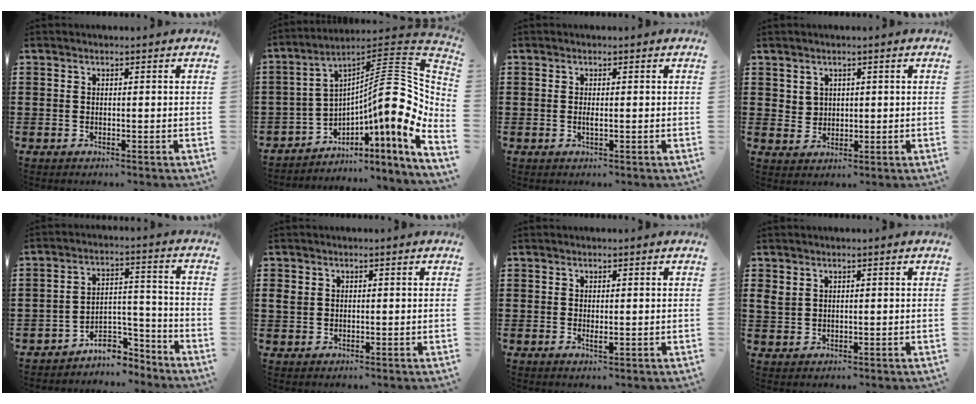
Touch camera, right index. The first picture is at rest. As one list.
[{"total": 14.7, "force": [-0.4, 3.6, 14.3], "torque": [-0.217, -0.039, -0.025]}, {"total": 0.8, "force": [-0.1, 0.1, 0.8], "torque": [-0.016, -0.003, 0.000]}, {"total": 2.3, "force": [1.3, 1.9, 0.4], "torque": [-0.016, 0.009, 0.024]}, {"total": 7.0, "force": [-5.7, 3.4, 2.3], "torque": [-0.044, 0.015, -0.109]}, {"total": 1.7, "force": [0.7, 1.4, 0.7], "torque": [-0.018, 0.007, 0.013]}, {"total": 1.2, "force": [0.1, 0.3, 1.1], "torque": [-0.022, -0.001, 0.002]}, {"total": 2.3, "force": [1.3, 1.6, 0.9], "torque": [-0.024, 0.007, 0.026]}]